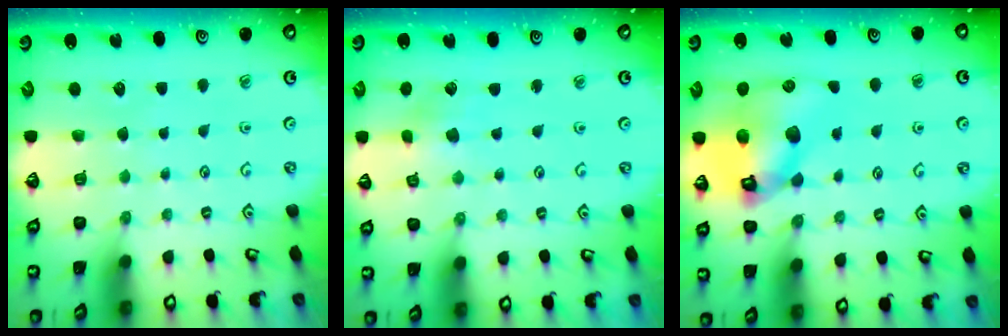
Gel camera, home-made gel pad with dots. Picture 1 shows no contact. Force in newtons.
{"total": 3.1, "press": 3.1, "slide": 0.3}
{"total": 15.4, "press": 15.3, "slide": 2.1}